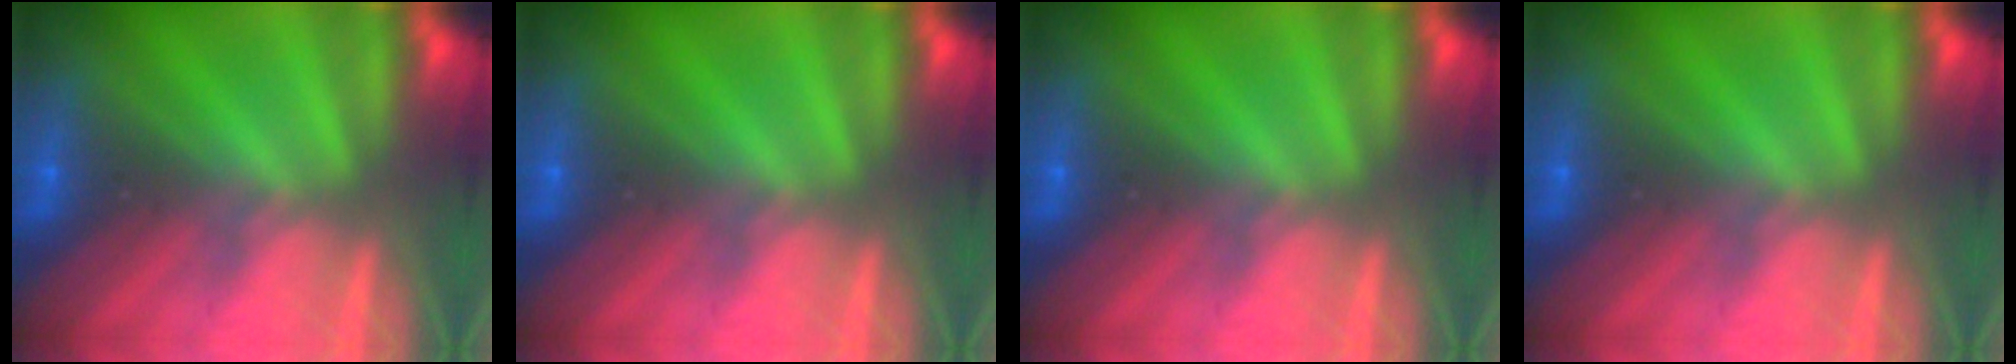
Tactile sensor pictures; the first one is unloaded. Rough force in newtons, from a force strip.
{"total": 0.0}
{"total": 0.0}
{"total": 0.0}